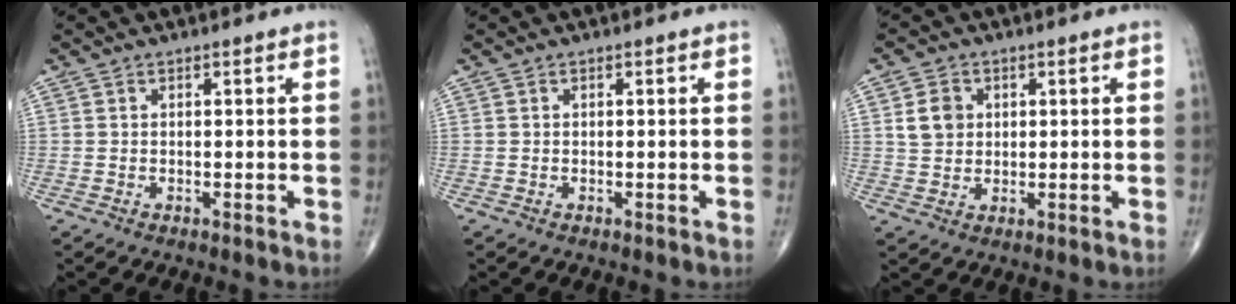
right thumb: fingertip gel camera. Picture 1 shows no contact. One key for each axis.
{"total": 0.0}
{"total": 5.0, "fx": 1.3, "fy": 4.1, "fz": 2.6, "tx": -0.029, "ty": -0.004, "tz": 0.023}